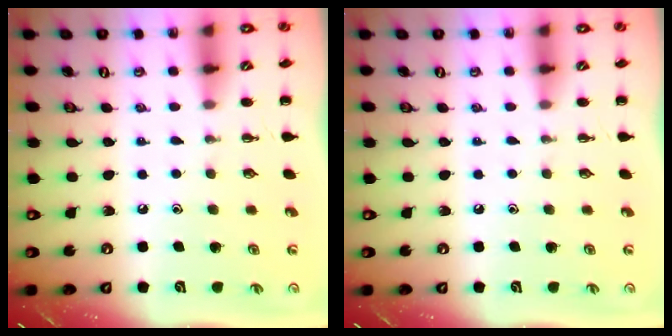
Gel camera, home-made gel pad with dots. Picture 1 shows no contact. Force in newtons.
{"total": 0.0}